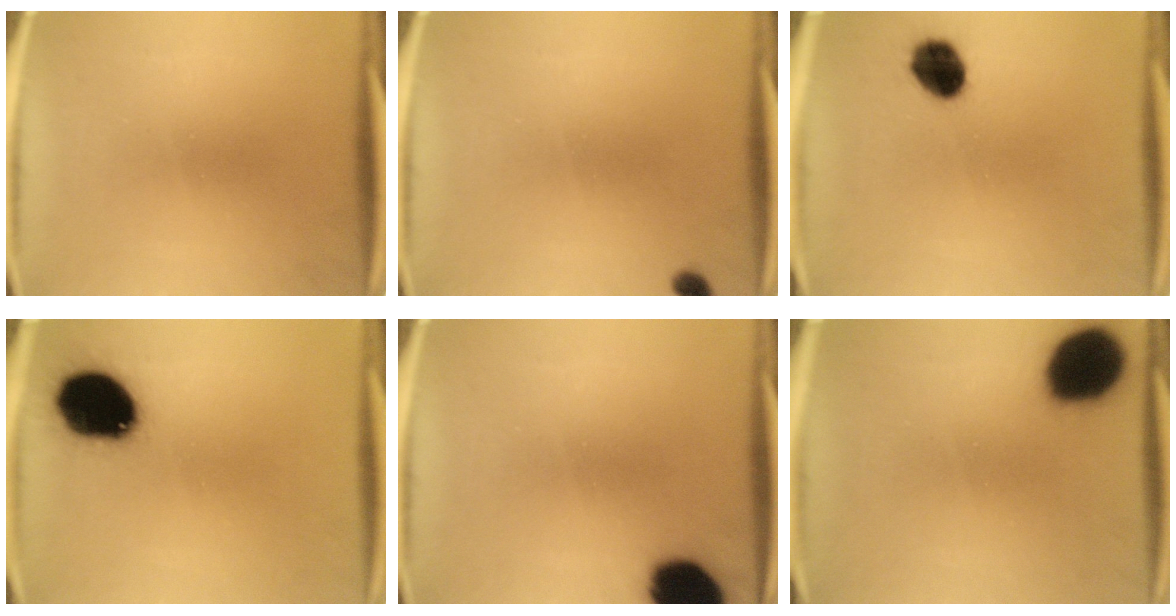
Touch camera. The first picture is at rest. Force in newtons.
{"total": 1.5}
{"total": 8.8}
{"total": 18.6}
{"total": 14.7}
{"total": 17.1}